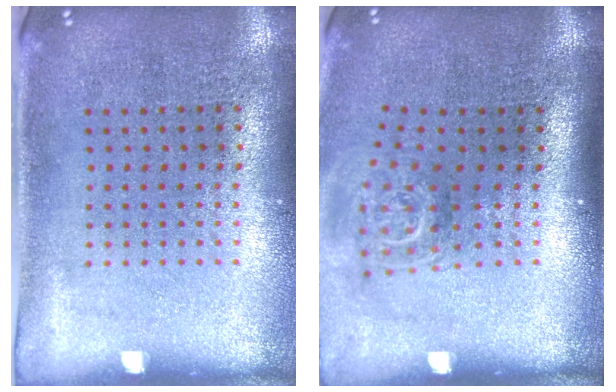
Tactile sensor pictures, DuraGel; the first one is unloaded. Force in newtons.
{"total": 1.9, "press": 1.3, "slide": 1.3}